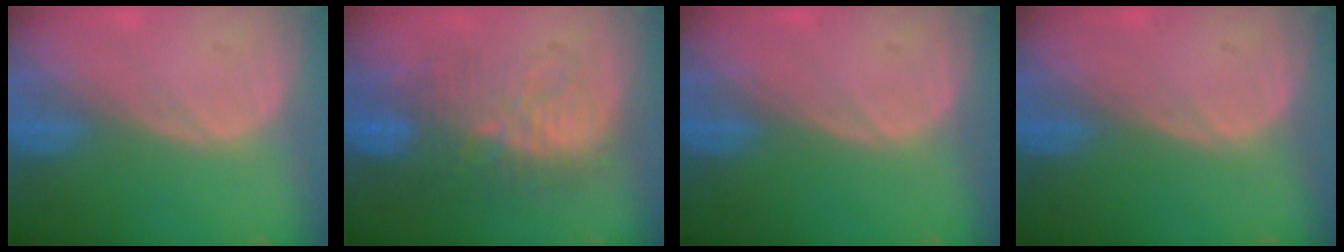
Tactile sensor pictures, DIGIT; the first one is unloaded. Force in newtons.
{"total": 10.0, "press": 9.5, "slide": 3.0}
{"total": 0.0}
{"total": 0.0}